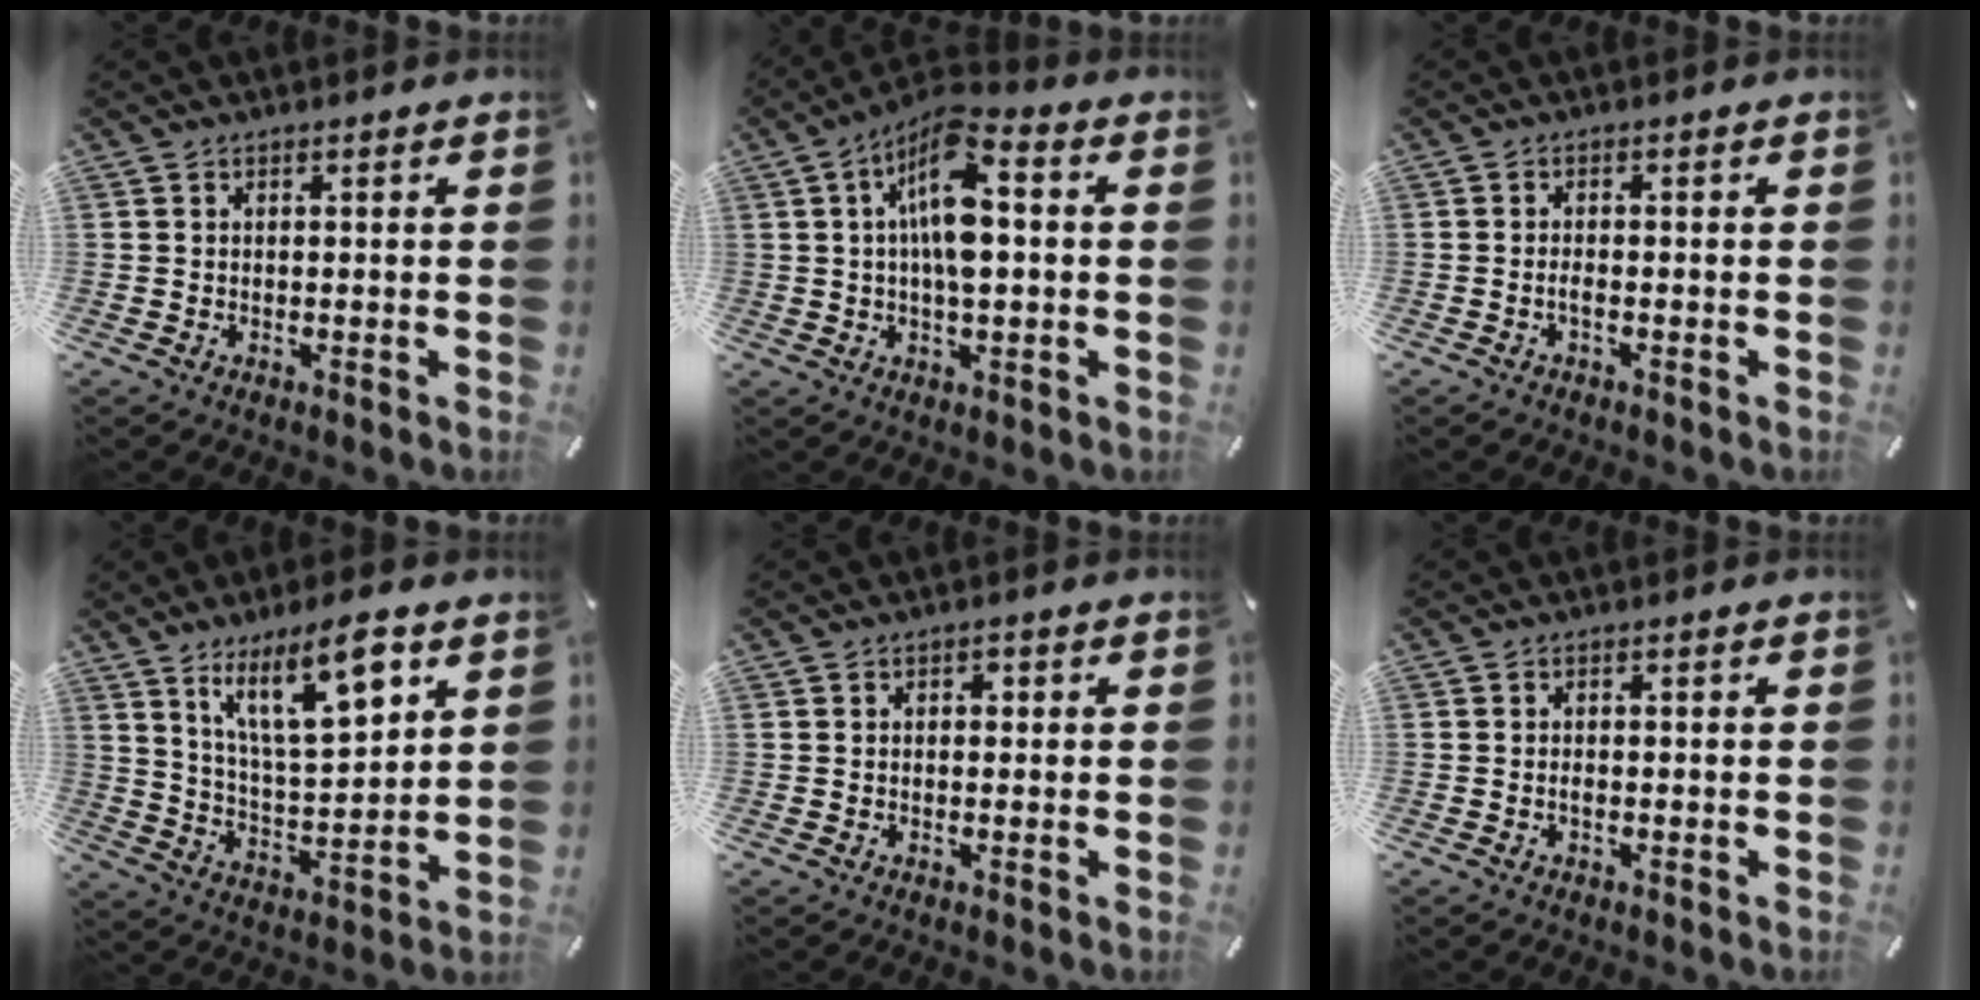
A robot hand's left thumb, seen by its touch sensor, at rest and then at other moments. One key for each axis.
{"total": 11.8, "fx": 1.8, "fy": 5.0, "fz": 10.6, "tx": -0.204, "ty": -0.004, "tz": 0.029}
{"total": 1.5, "fx": -0.8, "fy": 0.4, "fz": 1.2, "tx": -0.024, "ty": 0.001, "tz": -0.014}
{"total": 15.6, "fx": 9.6, "fy": 5.4, "fz": 10.9, "tx": -0.177, "ty": -0.044, "tz": 0.161}
{"total": 1.2, "fx": 0.1, "fy": 0.9, "fz": 0.7, "tx": -0.016, "ty": 0.006, "tz": 0.000}
{"total": 1.0, "fx": -0.4, "fy": 0.4, "fz": 0.8, "tx": -0.018, "ty": -0.001, "tz": -0.008}